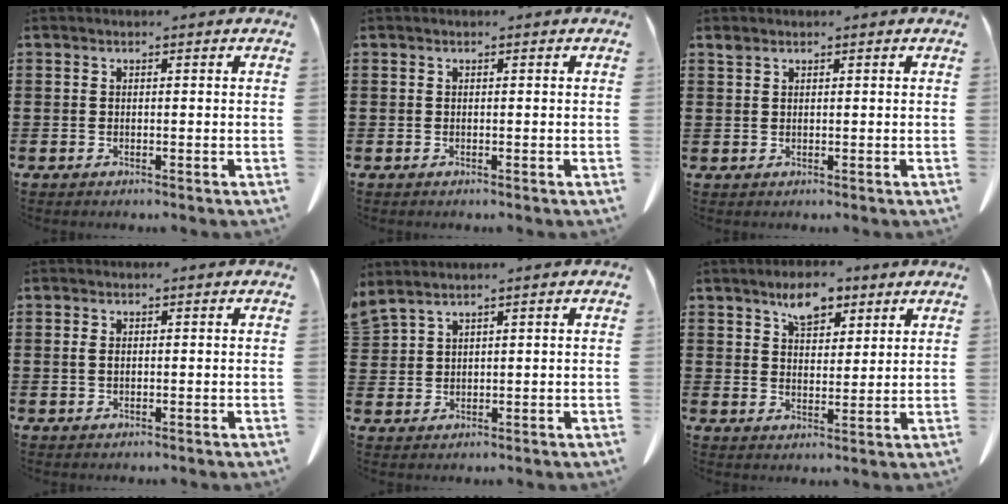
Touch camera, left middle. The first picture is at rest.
{"total": 0.0}
{"total": 0.9, "force": [0.7, 0.5, 0.2], "torque": [-0.007, 0.001, 0.015]}
{"total": 1.2, "force": [0.2, 0.6, 1.0], "torque": [-0.023, 0.003, 0.002]}
{"total": 1.9, "force": [1.8, 0.0, 0.5], "torque": [-0.015, -0.002, 0.035]}
{"total": 6.7, "force": [4.8, 3.3, 3.4], "torque": [-0.056, -0.008, 0.082]}